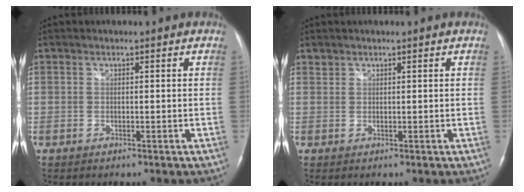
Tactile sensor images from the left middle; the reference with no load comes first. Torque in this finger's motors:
{"motor_torque": [0.10, -0.09, 0.05, 0.01]}